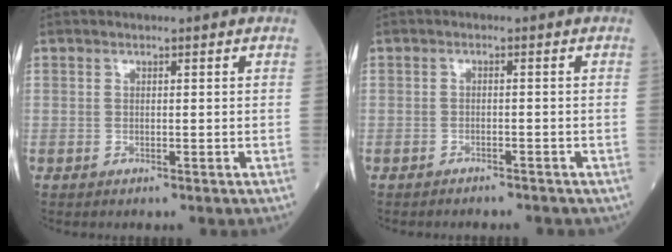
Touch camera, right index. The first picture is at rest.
{"total": 5.3, "force": [-4.6, 2.1, 1.8], "torque": [-0.029, 0.001, -0.050]}